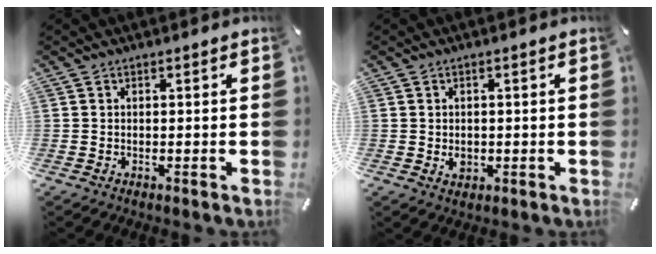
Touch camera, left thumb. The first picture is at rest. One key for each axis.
{"total": 2.3, "fx": -0.2, "fy": 1.8, "fz": 1.3, "tx": -0.026, "ty": 0.002, "tz": -0.005}